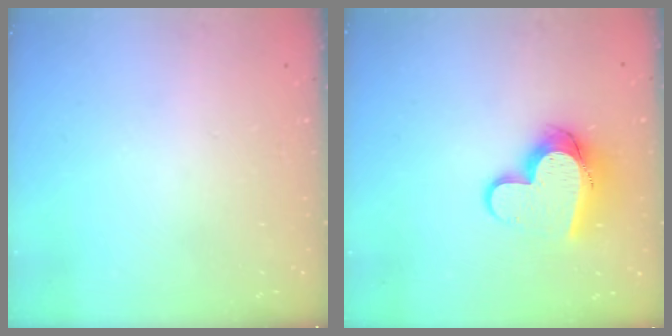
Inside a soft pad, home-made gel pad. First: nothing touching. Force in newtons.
{"total": 12.7, "press": 12.7, "slide": 1.4}